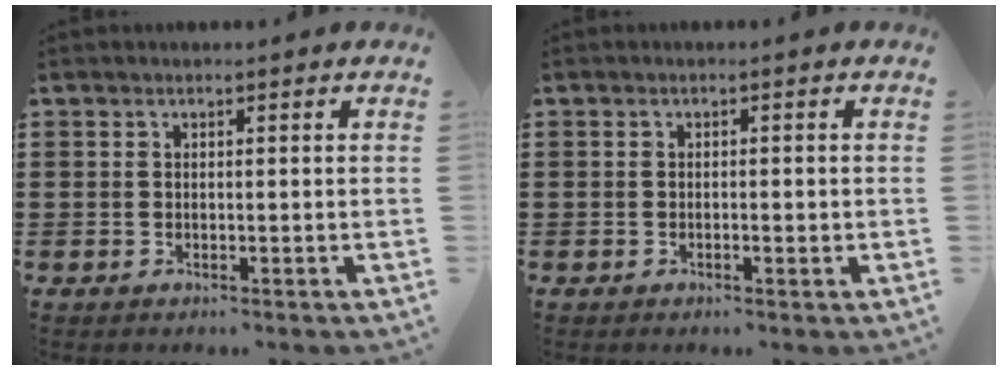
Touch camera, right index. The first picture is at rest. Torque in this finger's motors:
{"motor_torque": [-0.36, 0.34, -0.01, -0.01]}